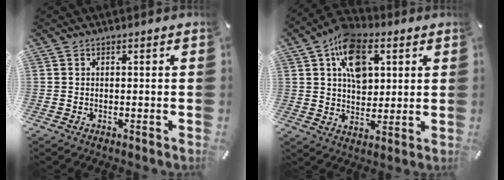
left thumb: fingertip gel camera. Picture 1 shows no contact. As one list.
[{"total": 12.9, "force": [4.7, 8.9, 8.1], "torque": [-0.129, -0.002, 0.088]}]